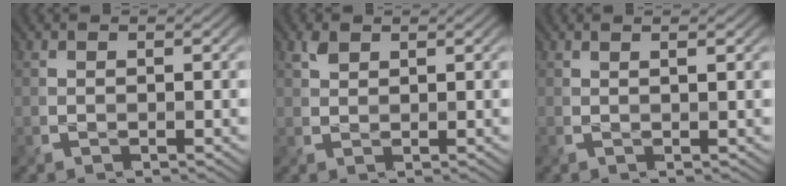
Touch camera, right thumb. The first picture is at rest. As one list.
[{"total": 1.4, "force": [0.9, 0.7, 0.8], "torque": [-0.020, 0.002, 0.019]}, {"total": 1.2, "force": [0.6, -0.1, 1.0], "torque": [-0.013, -0.003, 0.010]}]